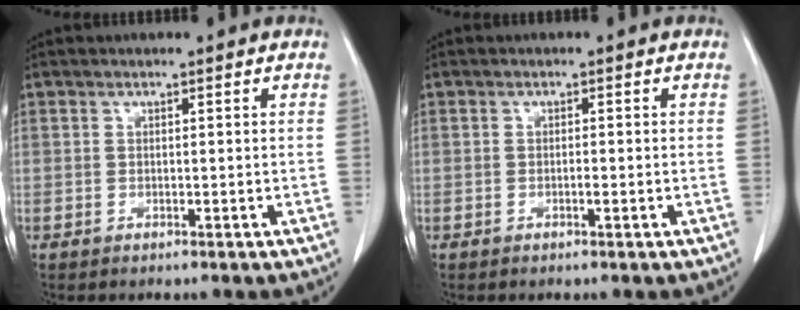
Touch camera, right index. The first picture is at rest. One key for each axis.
{"total": 0.9, "fx": -0.4, "fy": 0.1, "fz": 0.8, "tx": -0.014, "ty": 0.001, "tz": -0.004}